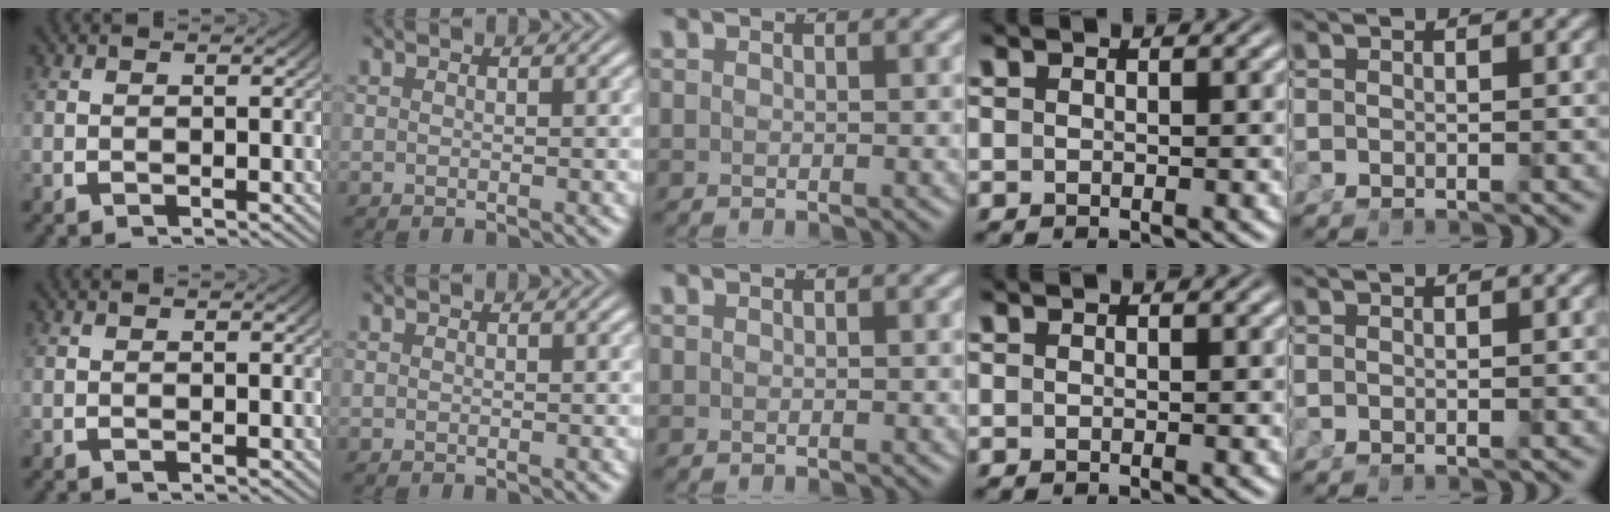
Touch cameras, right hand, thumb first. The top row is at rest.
{}